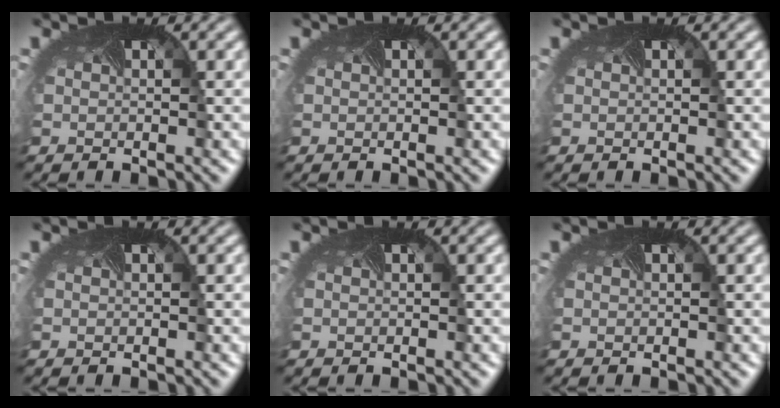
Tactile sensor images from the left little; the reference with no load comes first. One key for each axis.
{"total": 0.0}
{"total": 0.0}
{"total": 0.0}
{"total": 0.0}
{"total": 0.0}